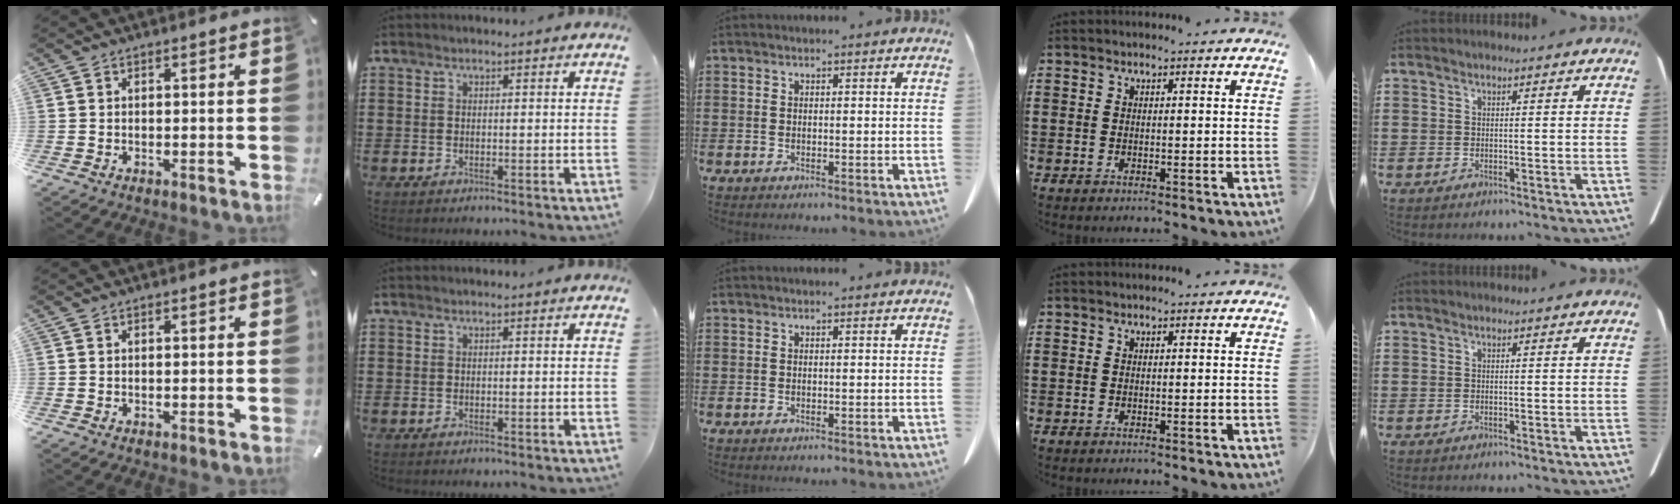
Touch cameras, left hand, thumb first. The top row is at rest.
{}